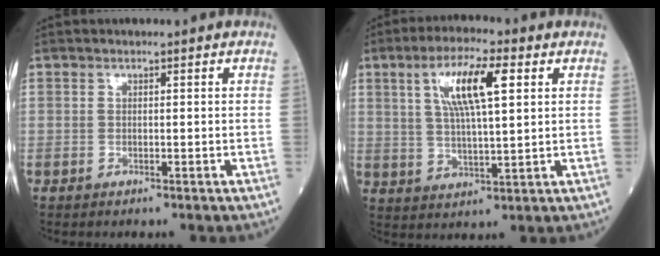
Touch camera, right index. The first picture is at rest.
{"total": 10.1, "force": [3.6, 1.9, 9.3], "torque": [-0.175, 0.013, 0.067]}